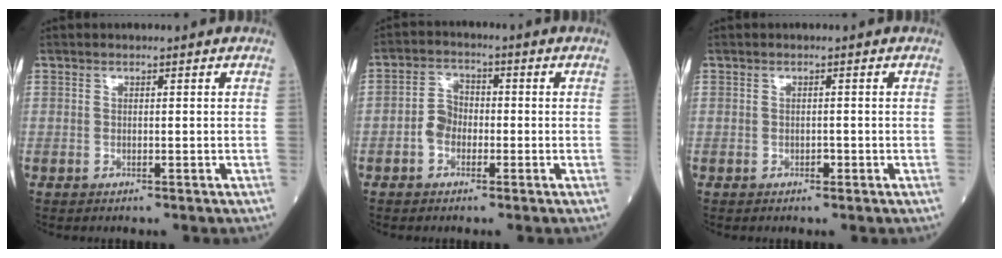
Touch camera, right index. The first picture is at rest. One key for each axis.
{"total": 3.9, "fx": -1.4, "fy": 2.9, "fz": 2.3, "tx": -0.046, "ty": 0.012, "tz": -0.031}
{"total": 0.6, "fx": -0.4, "fy": 0.4, "fz": 0.4, "tx": -0.005, "ty": 0.002, "tz": -0.006}